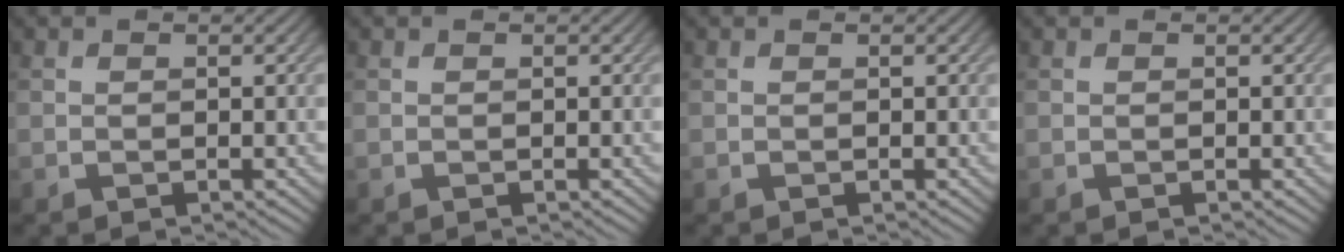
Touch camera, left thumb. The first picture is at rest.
{"total": 0.0}
{"total": 0.0}
{"total": 0.0}